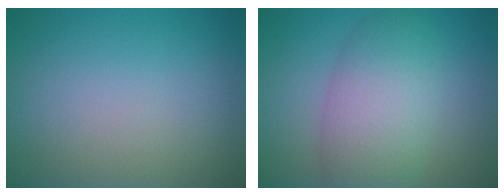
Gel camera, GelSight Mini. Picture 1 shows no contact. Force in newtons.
{"total": 6.6, "press": 6.6, "slide": 0.3}